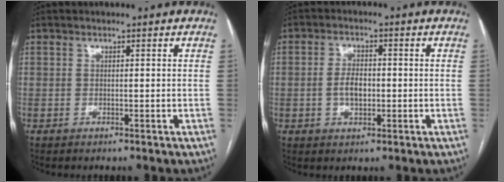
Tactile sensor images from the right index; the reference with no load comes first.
{"total": 4.3, "force": [-0.5, 2.3, 3.6], "torque": [-0.069, 0.005, -0.008]}